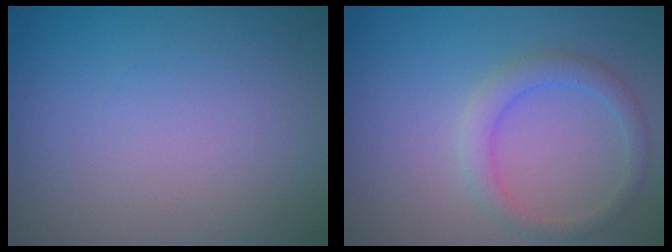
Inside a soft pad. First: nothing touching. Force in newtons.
{"total": 2.3, "press": 2.3, "slide": 0.2}